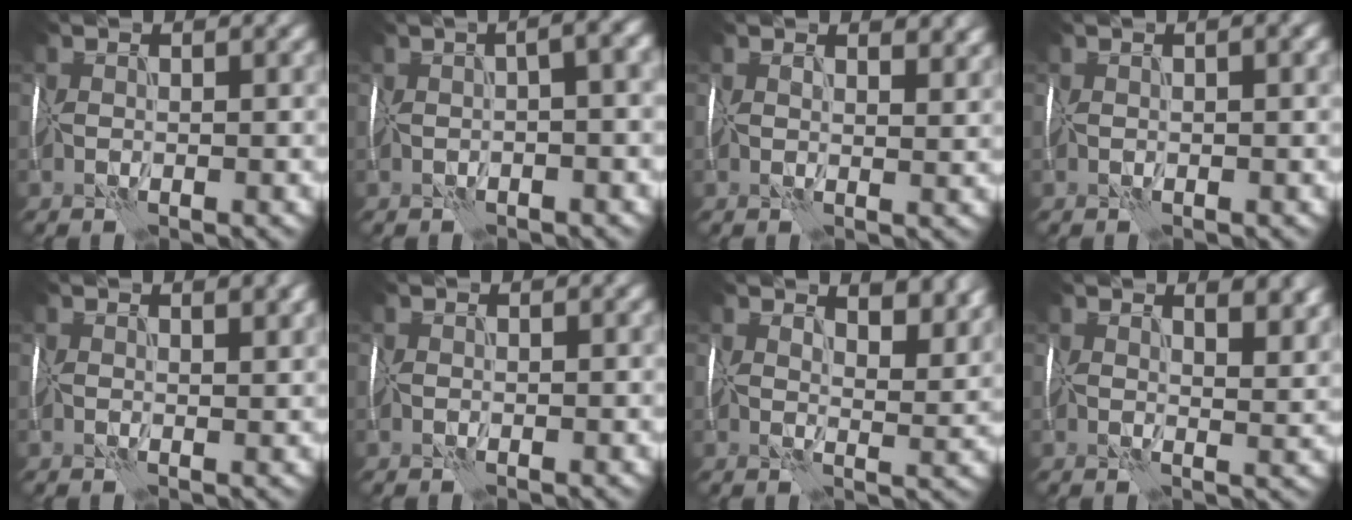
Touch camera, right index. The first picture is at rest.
{"total": 6.0, "force": [1.0, 2.4, 5.4], "torque": [-0.041, 0.028, -0.002]}
{"total": 3.8, "force": [2.5, 1.7, 2.4], "torque": [-0.029, 0.003, 0.032]}
{"total": 1.9, "force": [0.7, 0.4, 1.8], "torque": [-0.022, 0.005, 0.012]}
{"total": 2.4, "force": [1.4, 0.8, 1.8], "torque": [-0.015, 0.004, 0.020]}
{"total": 0.0}
{"total": 6.2, "force": [4.4, 2.4, 3.8], "torque": [-0.047, 0.003, 0.053]}
{"total": 6.2, "force": [3.4, 2.7, 4.5], "torque": [-0.036, 0.010, 0.043]}